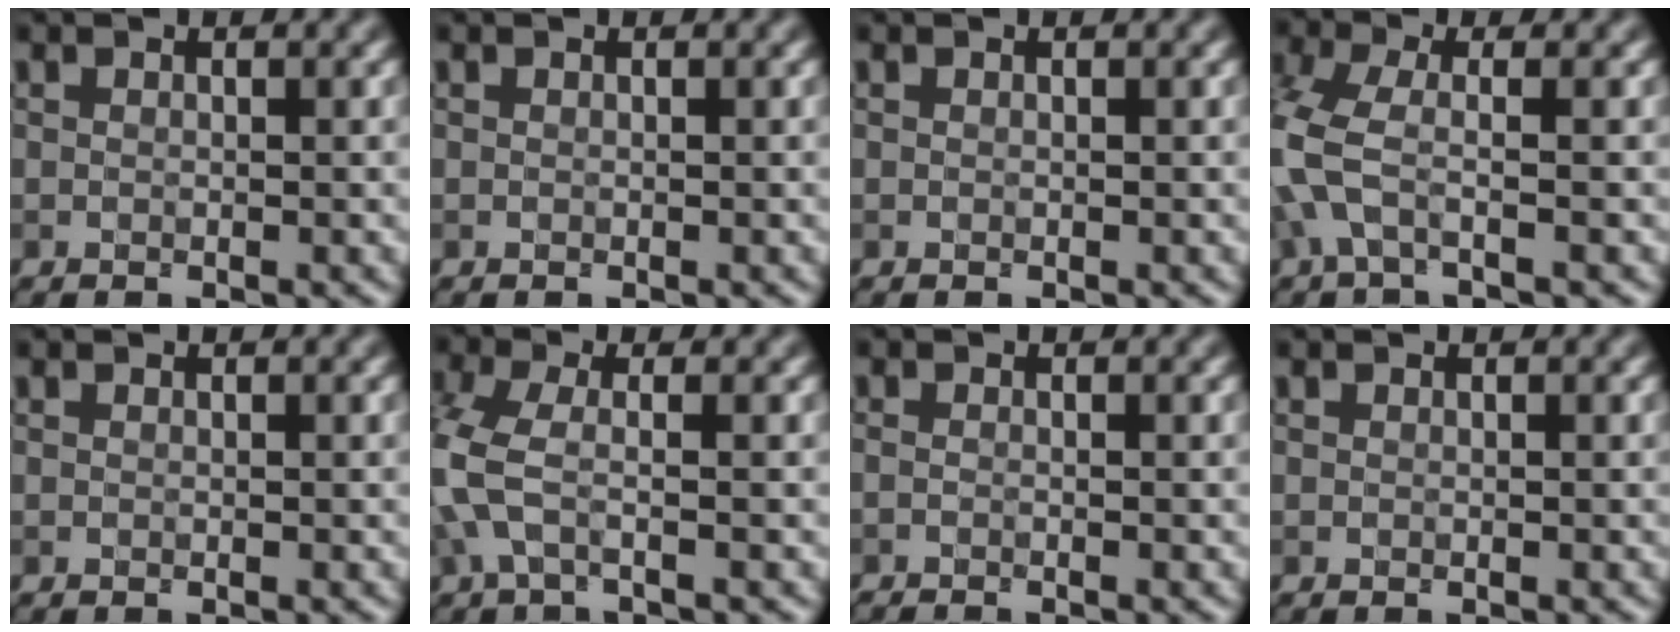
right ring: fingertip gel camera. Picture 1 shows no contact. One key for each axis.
{"total": 0.0}
{"total": 0.0}
{"total": 4.0, "fx": -1.4, "fy": 1.4, "fz": 3.5, "tx": -0.092, "ty": 0.000, "tz": -0.039}
{"total": 0.0}
{"total": 3.7, "fx": -1.1, "fy": 1.3, "fz": 3.3, "tx": -0.086, "ty": -0.001, "tz": -0.031}
{"total": 1.0, "fx": -0.7, "fy": 0.3, "fz": 0.6, "tx": -0.005, "ty": -0.009, "tz": -0.016}
{"total": 0.0}